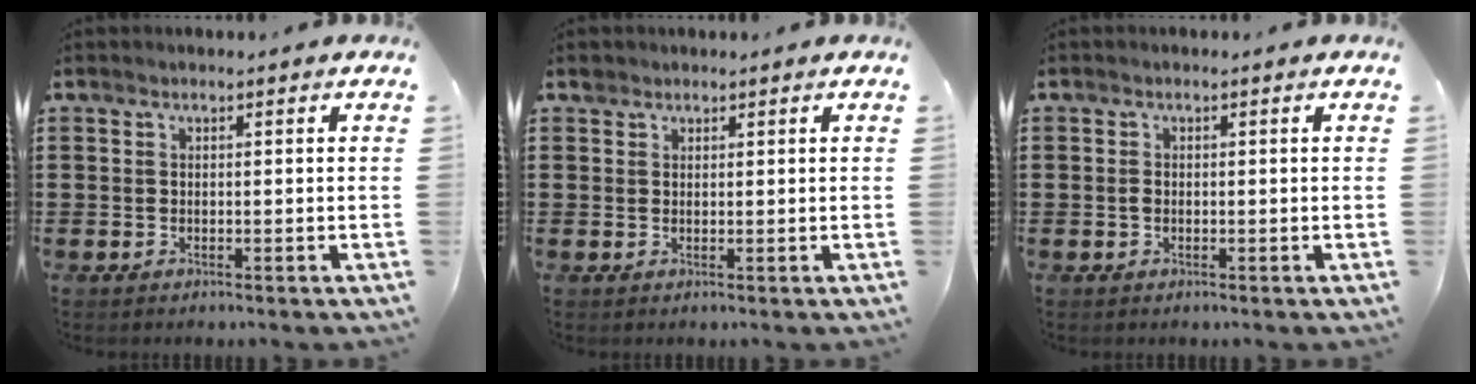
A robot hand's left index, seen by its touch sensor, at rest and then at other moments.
{"total": 1.1, "force": [0.9, 0.6, 0.1], "torque": [-0.004, 0.003, 0.017]}
{"total": 0.9, "force": [-0.2, 0.5, 0.7], "torque": [-0.016, -0.001, -0.004]}